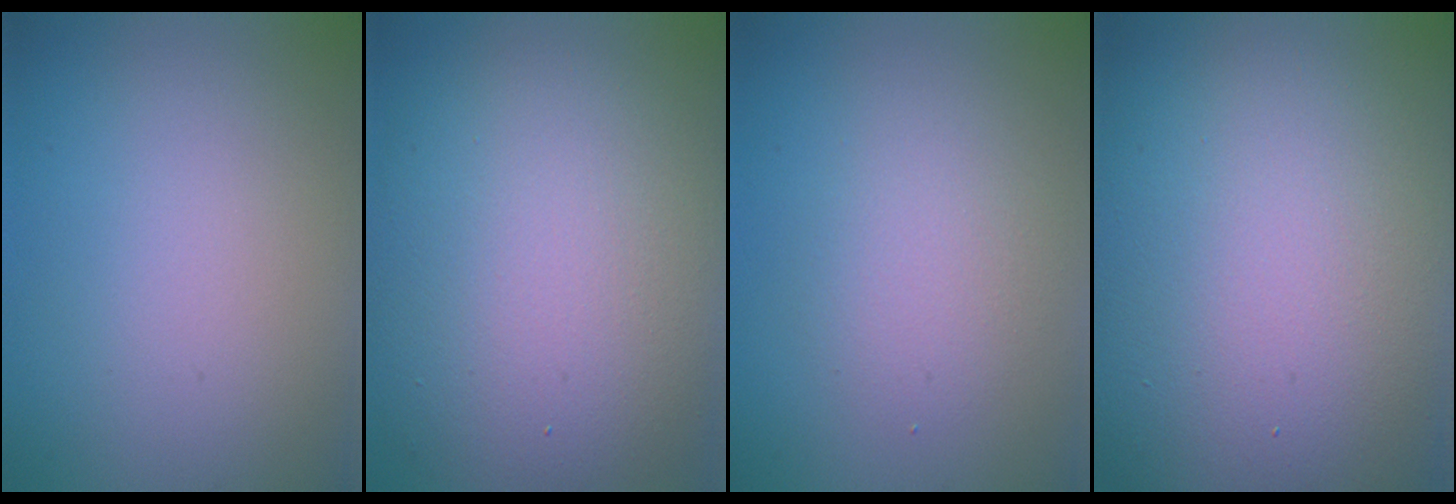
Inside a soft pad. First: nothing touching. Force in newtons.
{"total": 12.6, "press": 12.6, "slide": 0.9}
{"total": 2.2, "press": 2.2, "slide": 0.0}
{"total": 22.3, "press": 22.2, "slide": 1.1}